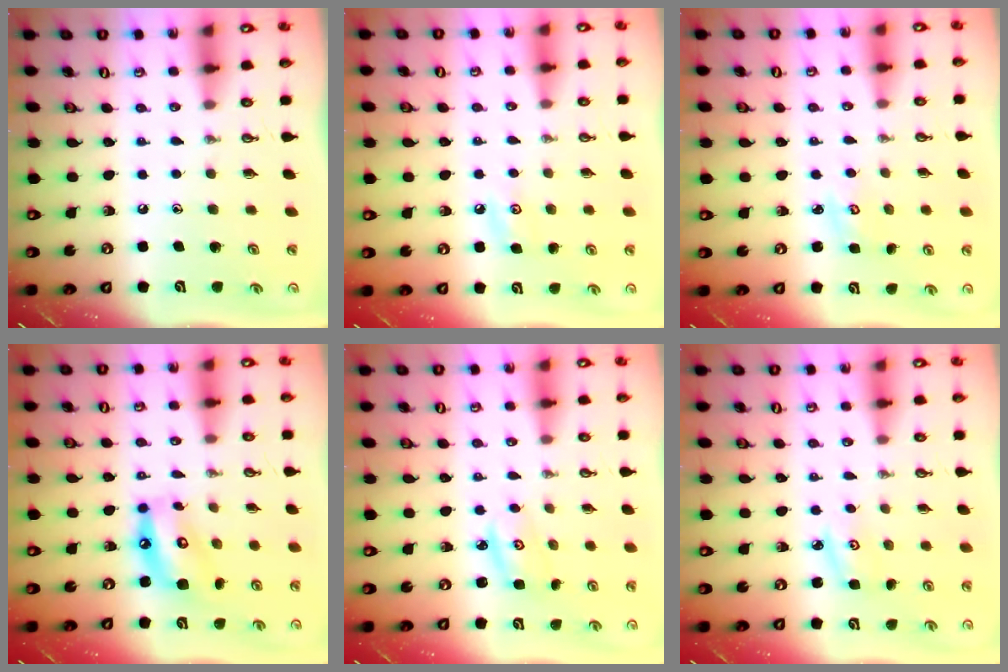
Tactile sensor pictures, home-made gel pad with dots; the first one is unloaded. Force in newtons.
{"total": 4.7, "press": 4.6, "slide": 0.7}
{"total": 2.3, "press": 2.2, "slide": 0.3}
{"total": 11.3, "press": 11.3, "slide": 1.0}
{"total": 2.9, "press": 2.9, "slide": 0.4}
{"total": 4.7, "press": 4.6, "slide": 0.6}